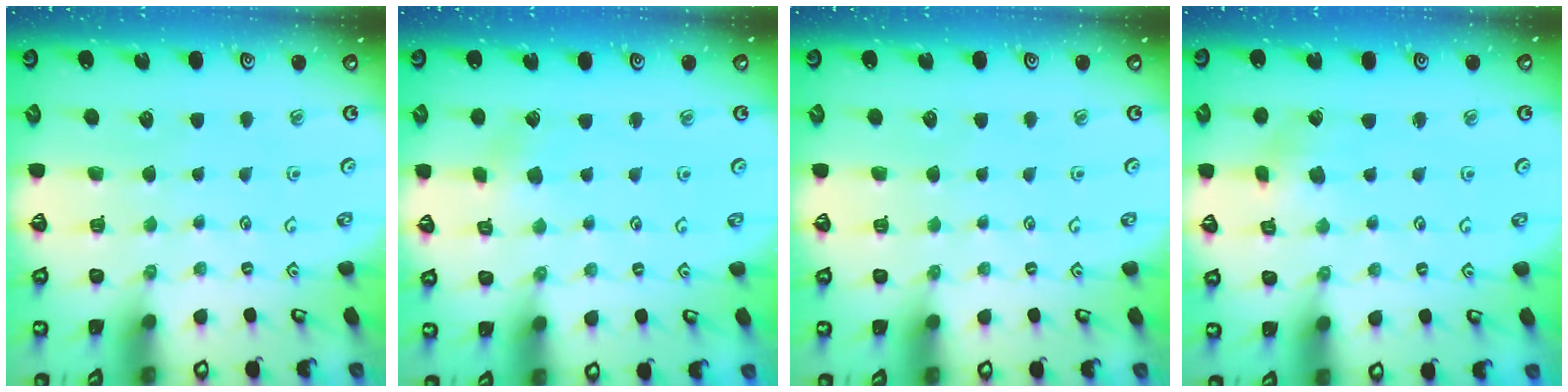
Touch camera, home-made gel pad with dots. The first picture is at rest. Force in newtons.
{"total": 1.8, "press": 1.8, "slide": 0.3}
{"total": 0.0}
{"total": 2.5, "press": 2.5, "slide": 0.6}